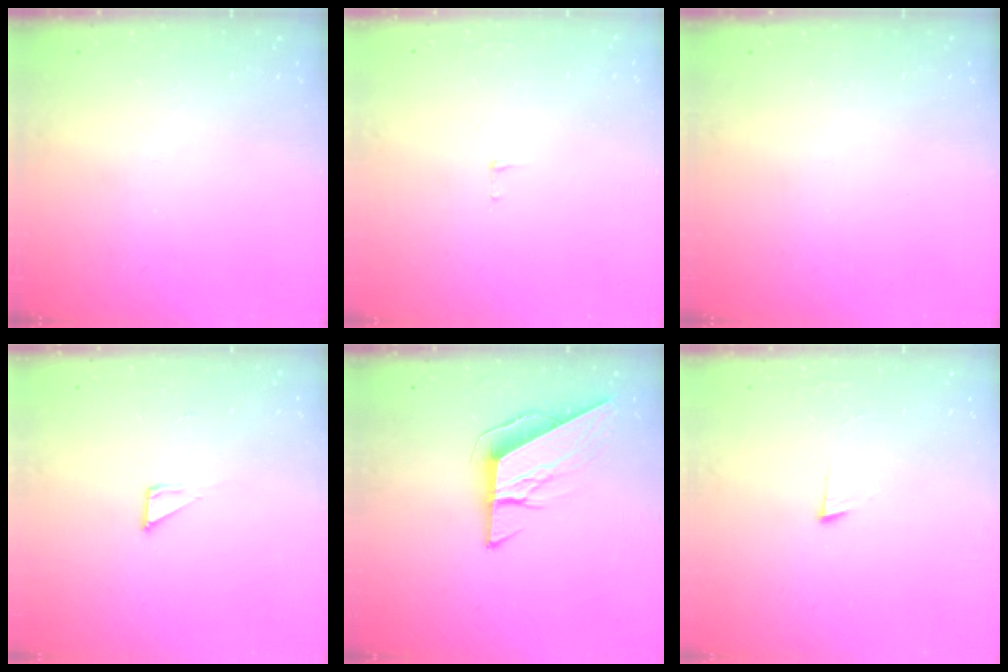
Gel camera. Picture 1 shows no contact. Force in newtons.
{"total": 3.8, "press": 3.8, "slide": 0.3}
{"total": 0.0}
{"total": 2.6, "press": 2.6, "slide": 0.1}
{"total": 8.2, "press": 8.2, "slide": 0.3}
{"total": 3.6, "press": 3.5, "slide": 0.5}